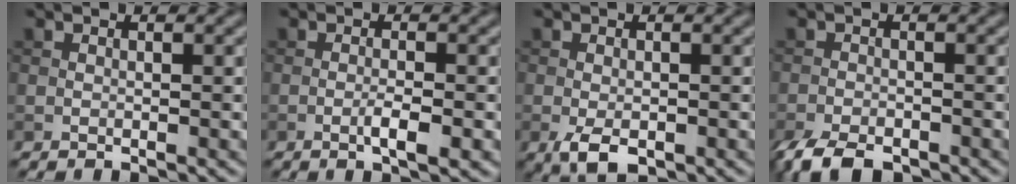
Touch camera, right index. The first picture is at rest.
{"total": 2.4, "force": [-0.9, 0.4, 2.2], "torque": [-0.037, 0.003, -0.017]}
{"total": 3.0, "force": [-1.4, 1.4, 2.3], "torque": [-0.046, -0.009, -0.023]}
{"total": 4.9, "force": [-3.8, 1.8, 2.4], "torque": [-0.037, -0.010, -0.075]}